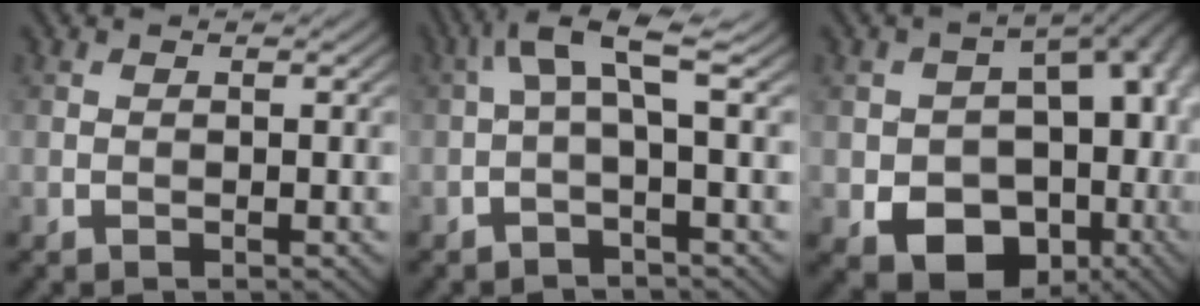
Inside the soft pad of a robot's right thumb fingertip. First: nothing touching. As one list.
[{"total": 4.5, "force": [0.4, 0.5, 4.5], "torque": [-0.086, 0.022, 0.000]}, {"total": 16.6, "force": [-3.9, 12.3, 10.5], "torque": [-0.142, -0.041, -0.035]}]